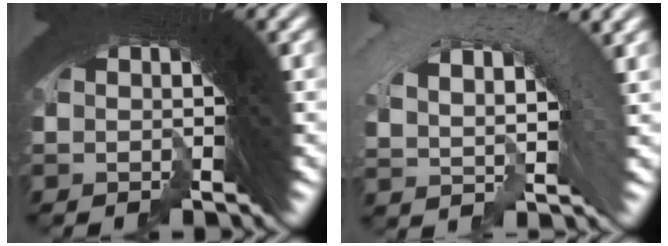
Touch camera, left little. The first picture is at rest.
{"total": 5.3, "force": [-1.2, 4.6, 2.4], "torque": [-0.036, 0.012, -0.032]}